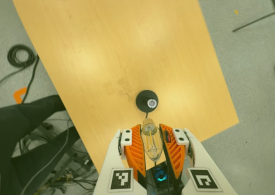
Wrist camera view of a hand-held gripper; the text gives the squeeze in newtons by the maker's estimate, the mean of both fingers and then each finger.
{"total": 19.0, "left": 20.4, "right": 17.5}